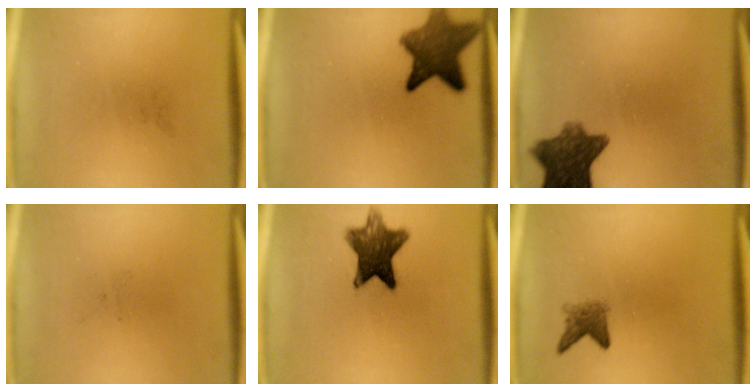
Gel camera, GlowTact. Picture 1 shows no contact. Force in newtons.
{"total": 9.6}
{"total": 9.4}
{"total": 0.0}
{"total": 10.0}
{"total": 2.6}